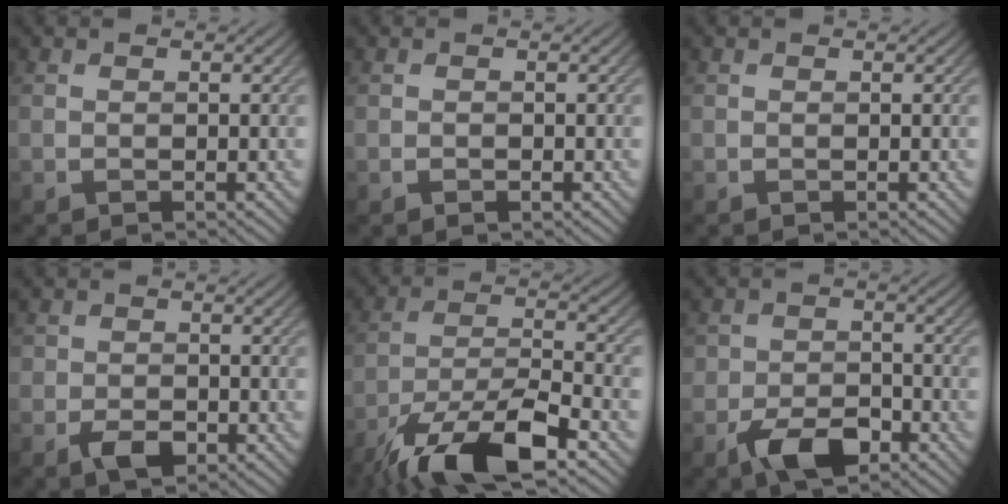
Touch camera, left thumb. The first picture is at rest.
{"total": 0.8, "force": [-0.4, 0.5, 0.5], "torque": [-0.007, -0.004, -0.005]}
{"total": 0.0}
{"total": 3.2, "force": [-1.5, 2.1, 1.8], "torque": [-0.033, -0.006, -0.034]}
{"total": 14.1, "force": [-9.4, 3.9, 9.8], "torque": [-0.191, -0.008, -0.179]}
{"total": 6.1, "force": [-3.4, 3.5, 3.6], "torque": [-0.063, -0.005, -0.070]}